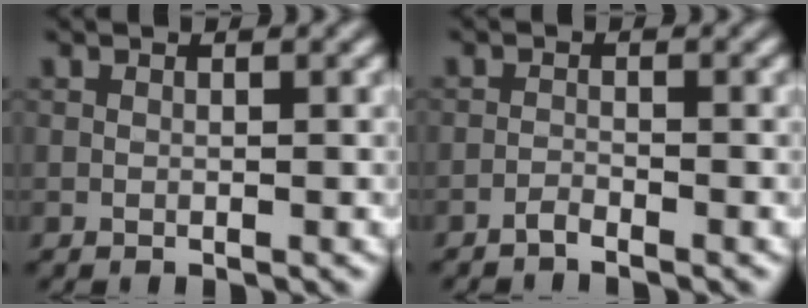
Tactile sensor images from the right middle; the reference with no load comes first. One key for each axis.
{"total": 1.0, "fx": -1.0, "fy": -0.1, "fz": 0.0, "tx": -0.001, "ty": 0.012, "tz": -0.017}